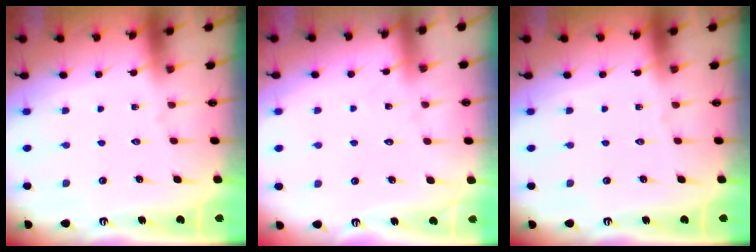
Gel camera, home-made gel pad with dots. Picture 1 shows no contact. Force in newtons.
{"total": 3.9, "press": 3.8, "slide": 0.4}
{"total": 0.0}